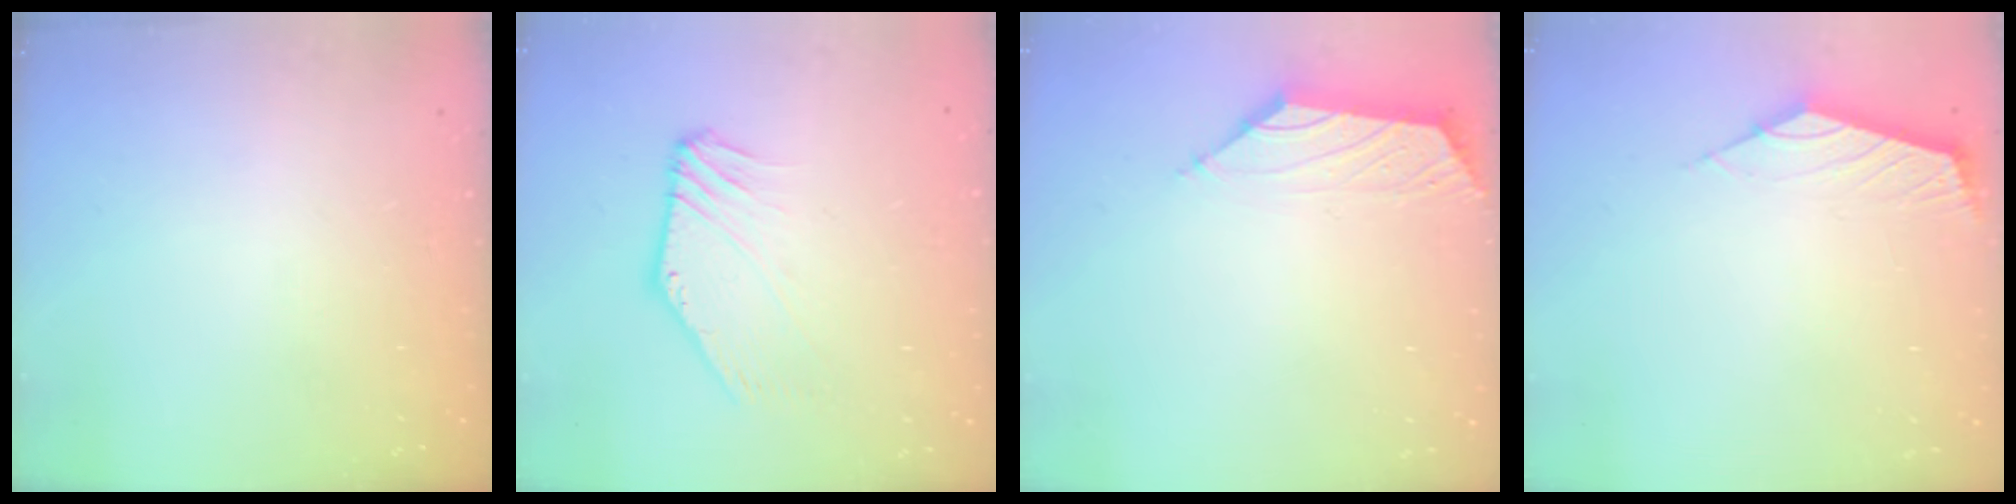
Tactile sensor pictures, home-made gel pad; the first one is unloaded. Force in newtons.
{"total": 3.3, "press": 3.3, "slide": 0.1}
{"total": 0.8, "press": 0.5, "slide": 0.6}
{"total": 2.2, "press": 2.2, "slide": 0.5}